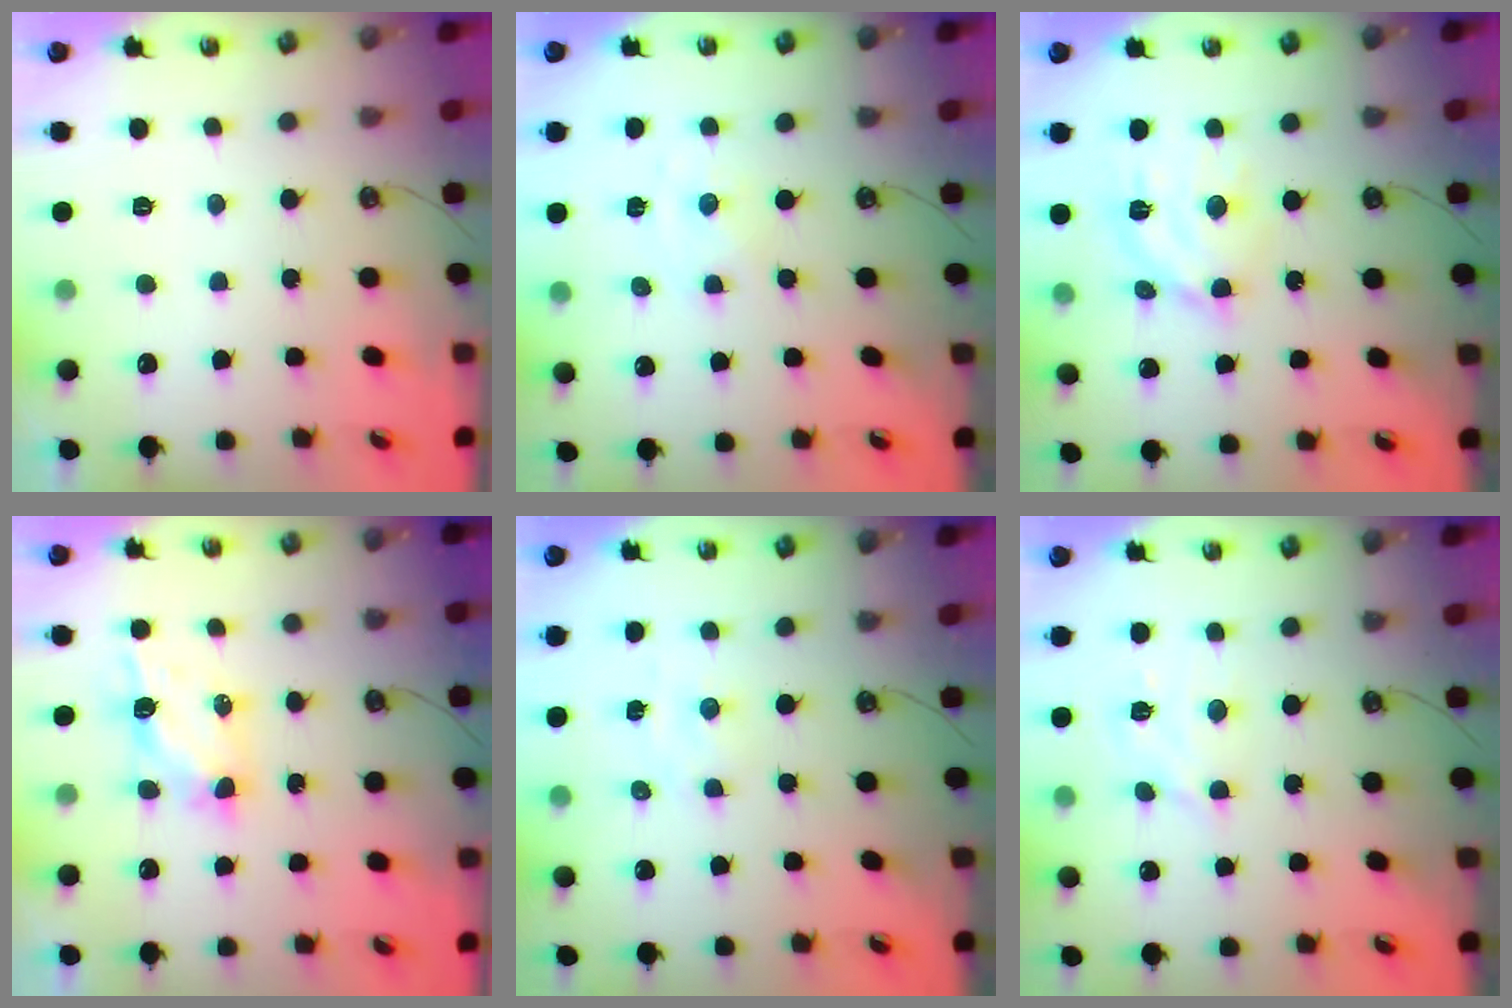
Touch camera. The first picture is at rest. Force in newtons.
{"total": 0.0}
{"total": 12.0, "press": 12.0, "slide": 1.0}
{"total": 5.9, "press": 5.9, "slide": 0.1}
{"total": 1.4, "press": 1.4, "slide": 0.3}
{"total": 7.4, "press": 7.3, "slide": 0.5}